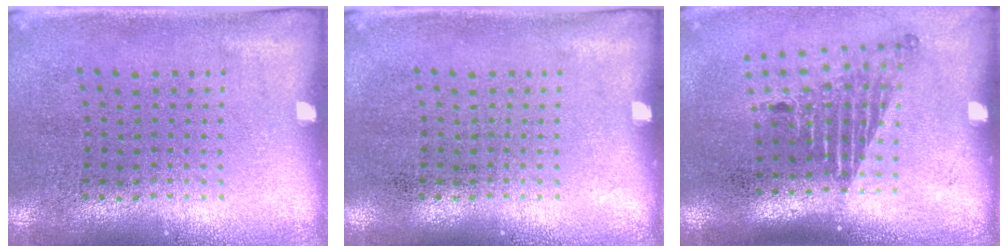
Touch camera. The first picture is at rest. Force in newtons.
{"total": 0.0}
{"total": 1.7, "press": 1.1, "slide": 1.2}